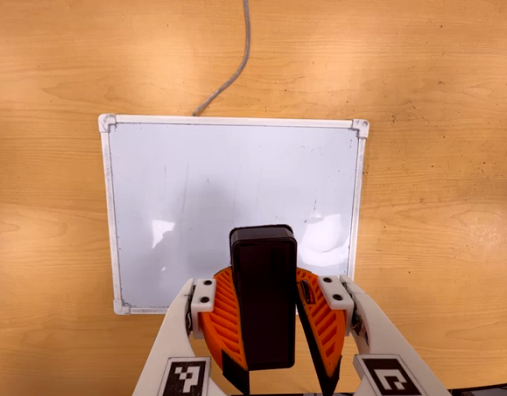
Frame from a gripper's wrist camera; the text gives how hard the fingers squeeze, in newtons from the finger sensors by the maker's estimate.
{"total": 10.3, "left": 10.6, "right": 10.0}